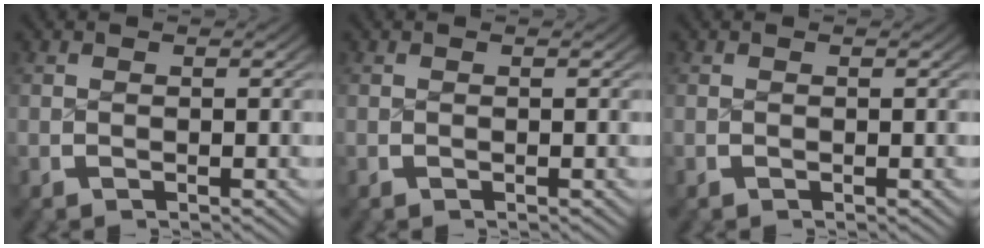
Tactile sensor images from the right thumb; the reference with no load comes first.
{"total": 0.0}
{"total": 0.0}